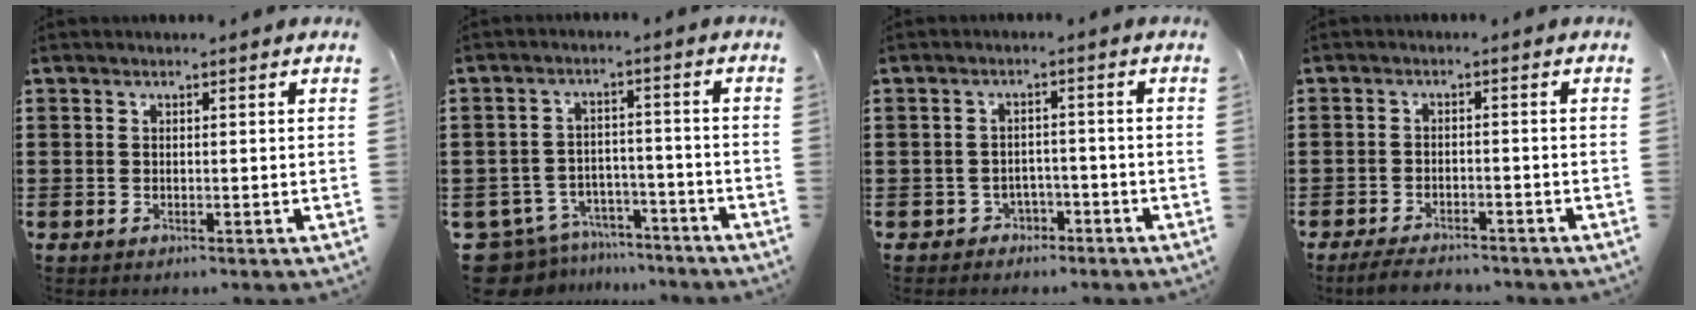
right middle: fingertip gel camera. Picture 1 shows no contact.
{"total": 7.5, "force": [-7.1, 2.2, 0.9], "torque": [-0.044, 0.014, -0.148]}
{"total": 2.2, "force": [-1.9, 1.1, 0.0], "torque": [-0.013, -0.003, -0.043]}
{"total": 3.4, "force": [-3.2, 0.4, 1.1], "torque": [-0.027, -0.002, -0.066]}